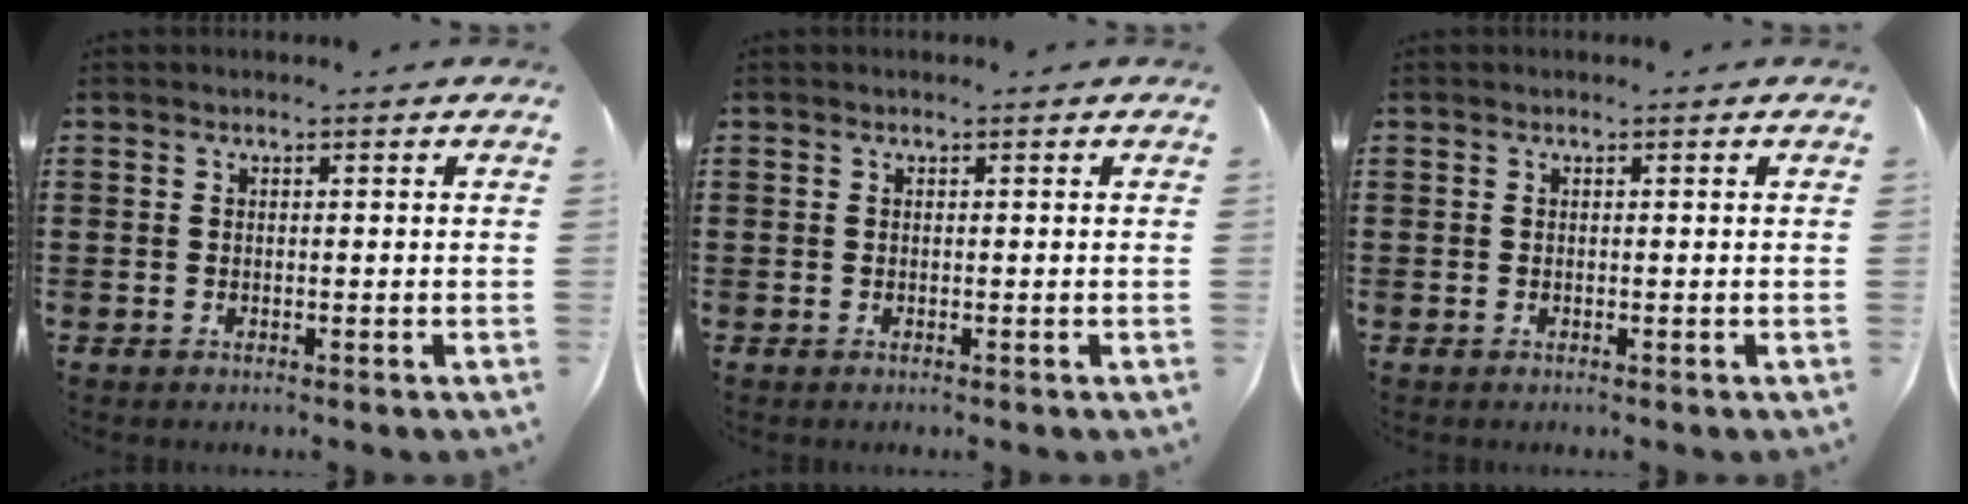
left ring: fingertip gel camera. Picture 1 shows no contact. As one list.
[{"total": 0.0}, {"total": 0.0}]